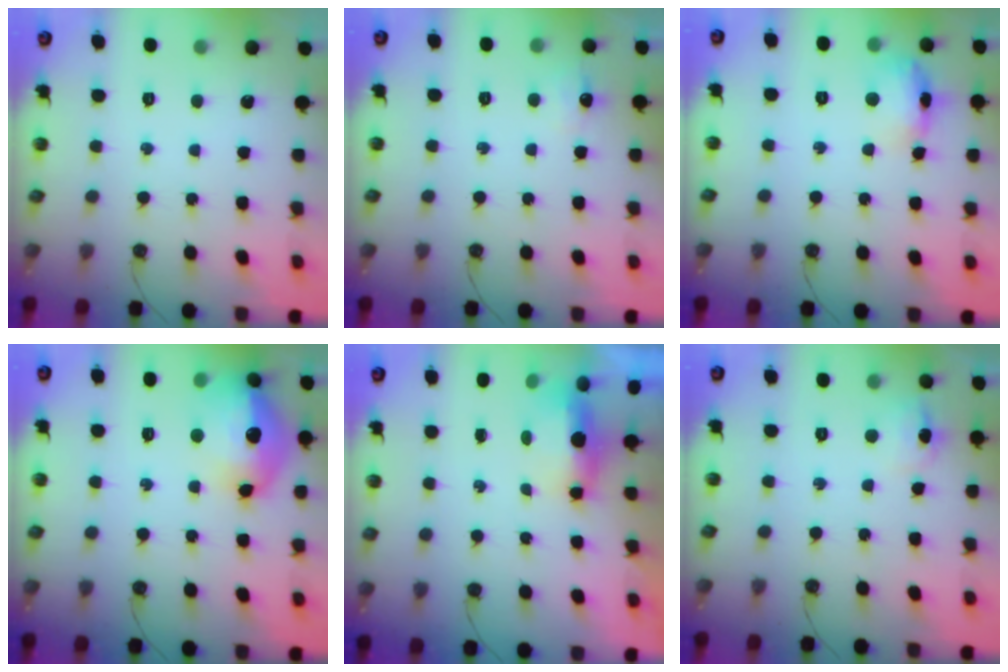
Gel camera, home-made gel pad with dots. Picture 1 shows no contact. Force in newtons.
{"total": 5.9, "press": 5.8, "slide": 1.2}
{"total": 11.8, "press": 11.8, "slide": 0.9}
{"total": 17.8, "press": 17.8, "slide": 1.4}
{"total": 5.1, "press": 5.0, "slide": 1.1}
{"total": 7.2, "press": 7.1, "slide": 0.7}